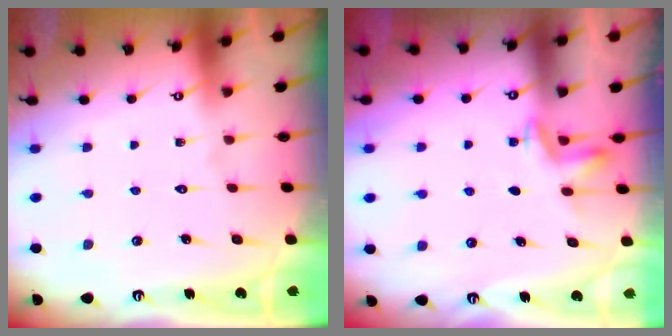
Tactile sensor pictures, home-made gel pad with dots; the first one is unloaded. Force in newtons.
{"total": 3.6, "press": 3.5, "slide": 0.6}